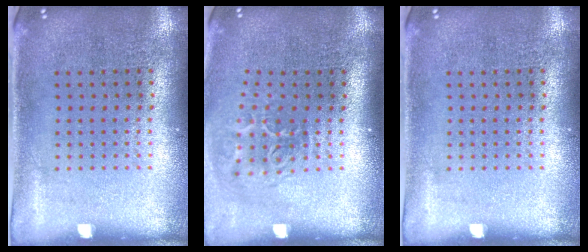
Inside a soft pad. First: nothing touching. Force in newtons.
{"total": 2.0, "press": 1.3, "slide": 1.5}
{"total": 0.0}